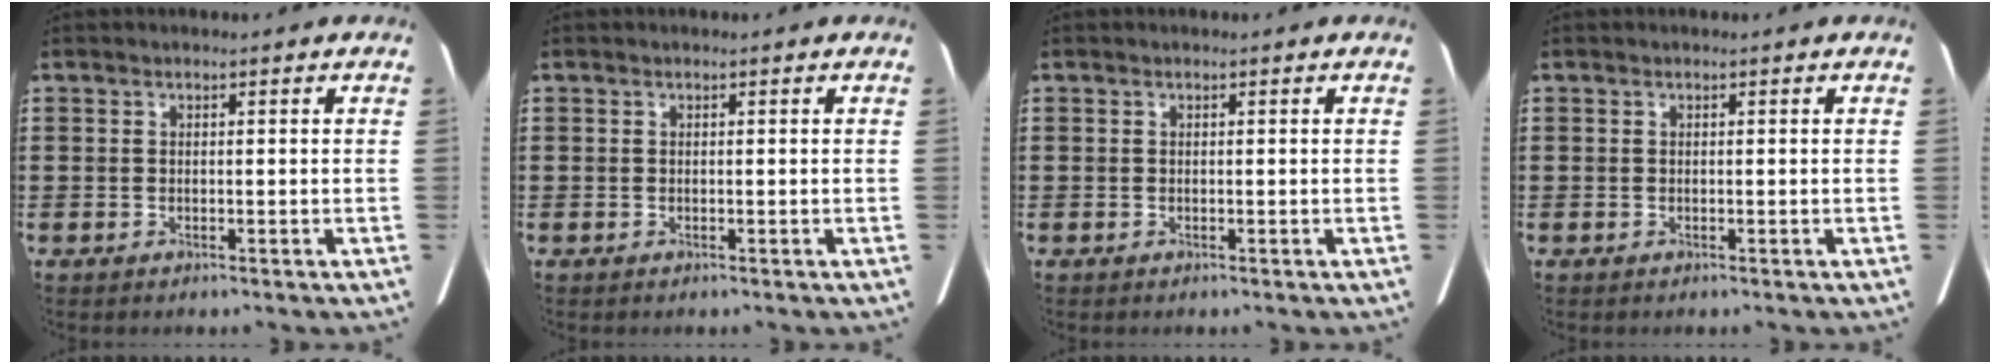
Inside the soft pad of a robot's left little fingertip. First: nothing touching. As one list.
[{"total": 0.0}, {"total": 0.0}, {"total": 0.0}]